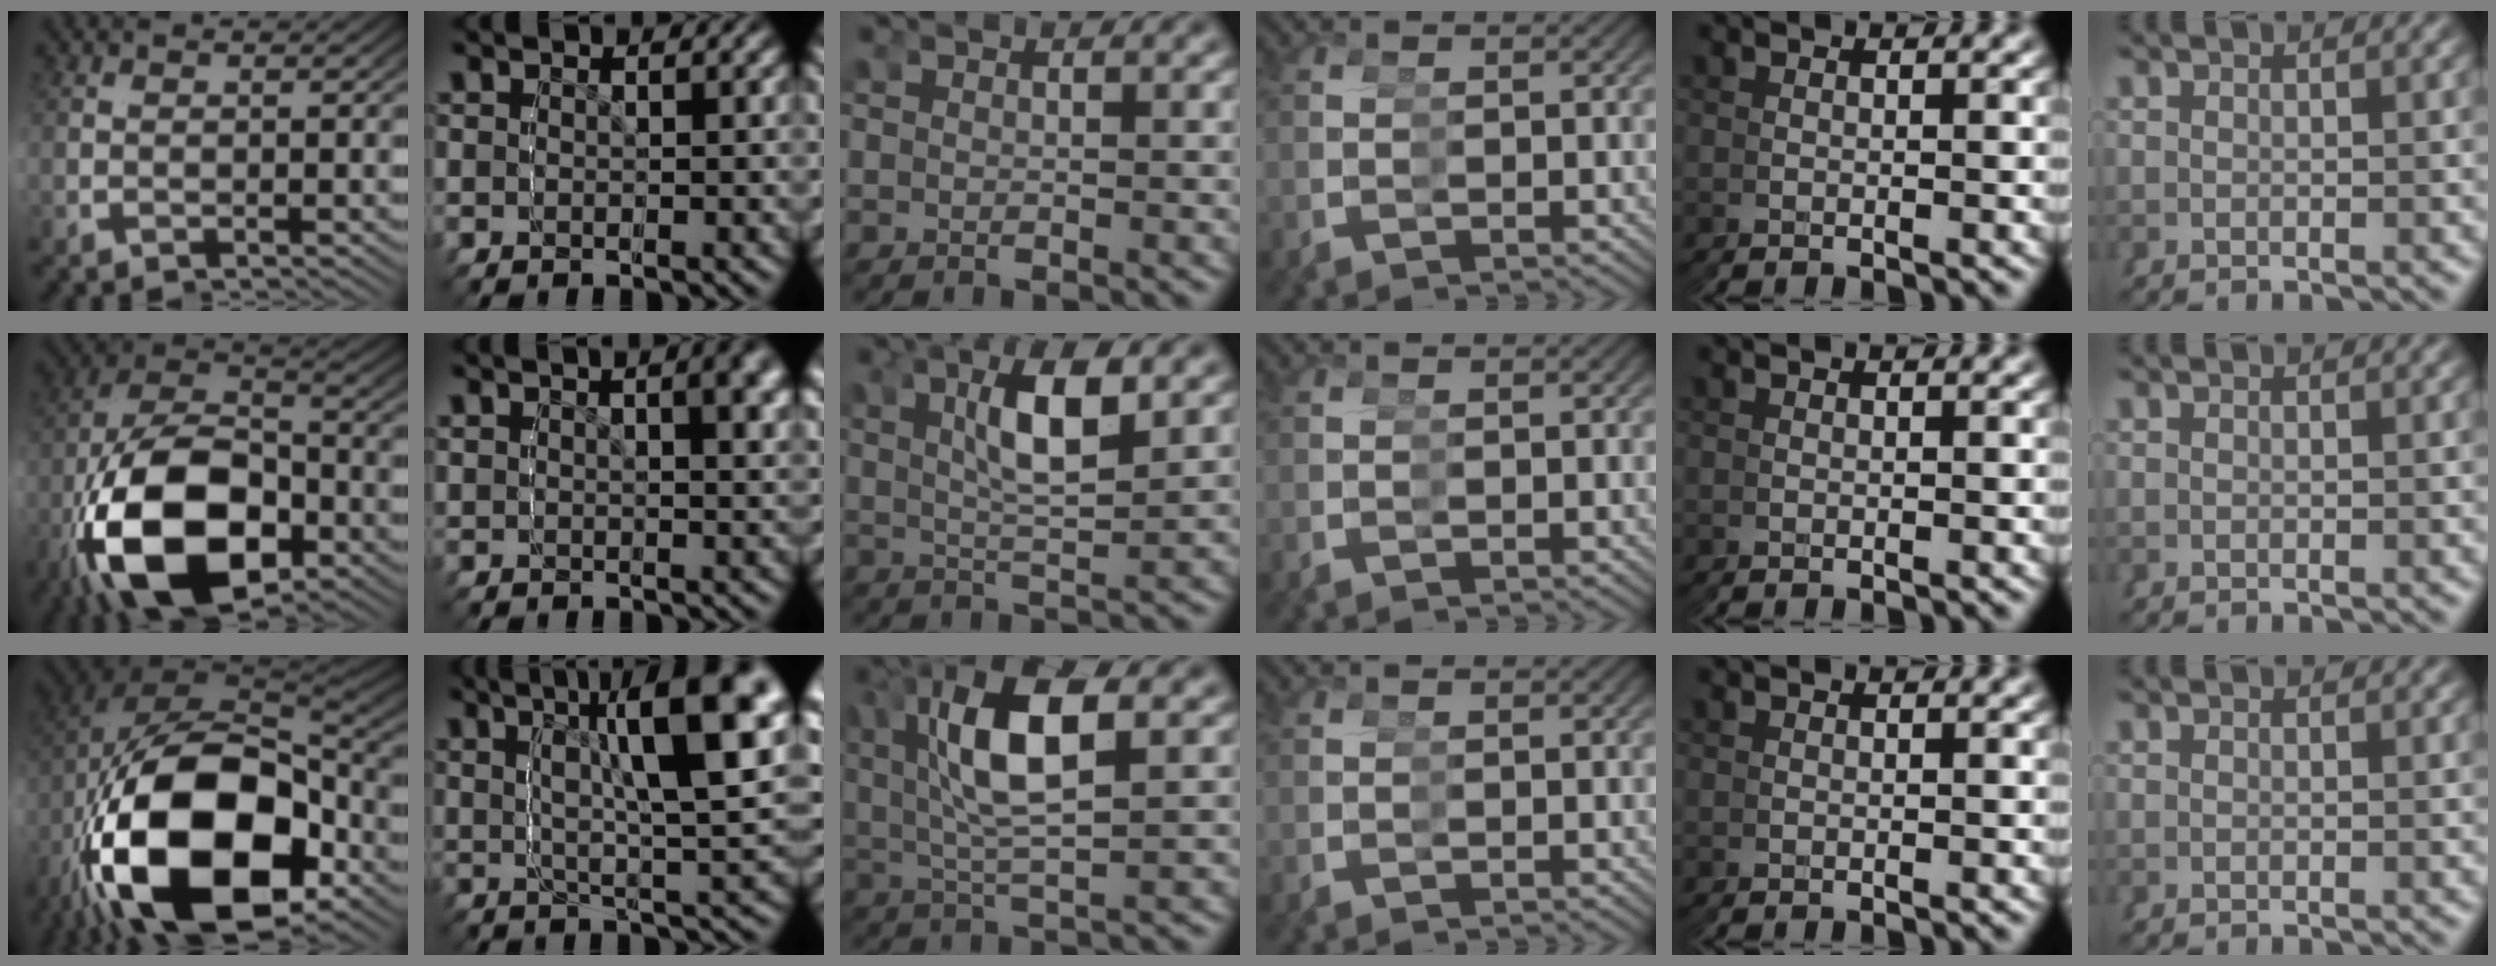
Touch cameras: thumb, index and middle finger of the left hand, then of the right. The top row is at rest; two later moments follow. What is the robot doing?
{"motion": "grasp_and_lifting", "object": "glue stick"}